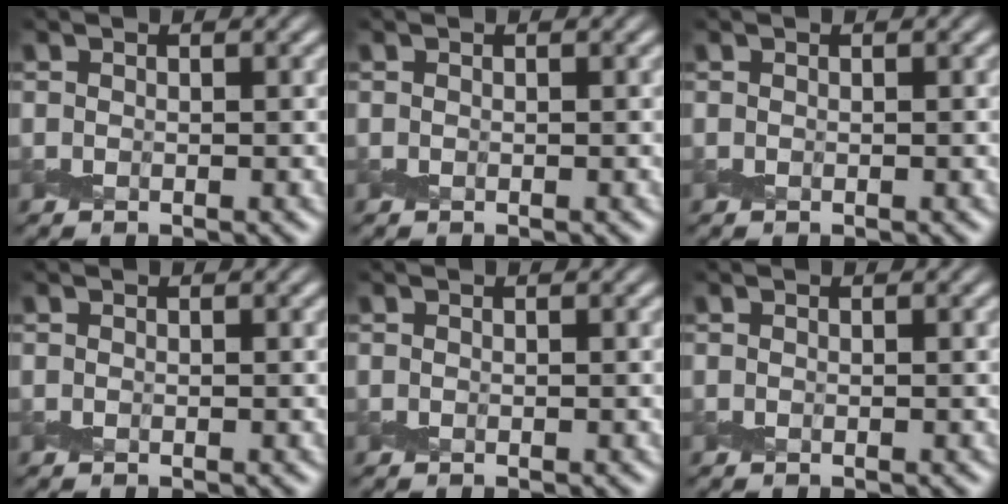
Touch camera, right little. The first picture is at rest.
{"total": 0.0}
{"total": 0.0}
{"total": 0.0}
{"total": 0.0}
{"total": 0.0}